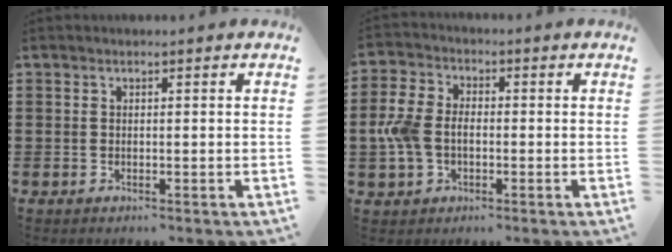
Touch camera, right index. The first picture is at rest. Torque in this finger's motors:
{"motor_torque": [0.27, 0.12, 0.21, 0.17]}